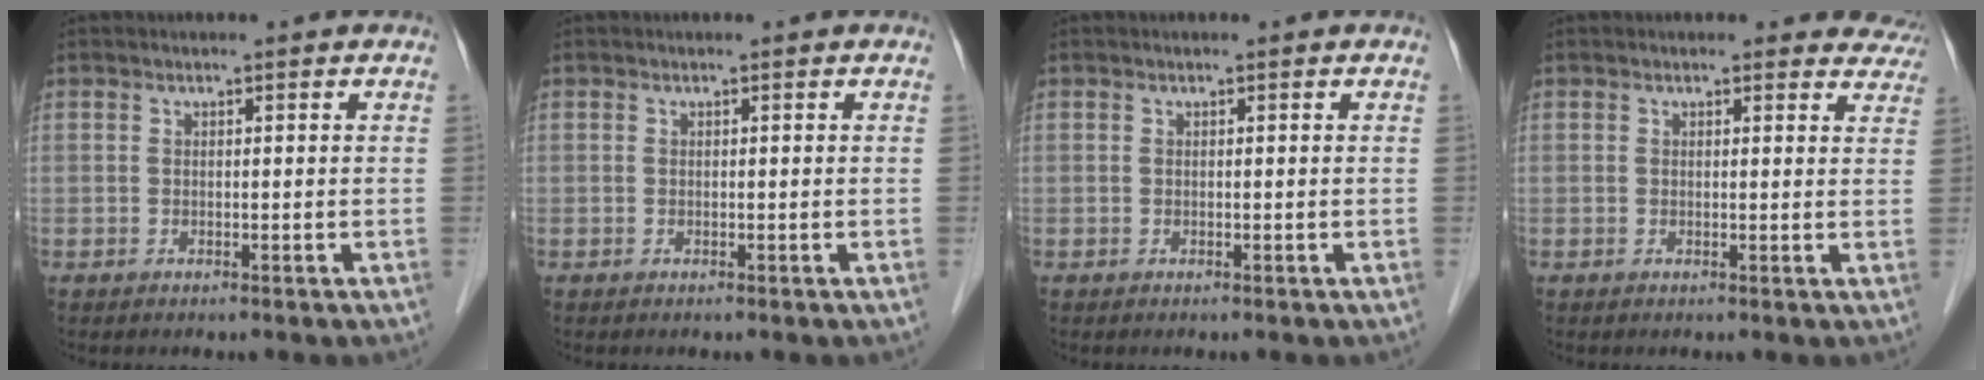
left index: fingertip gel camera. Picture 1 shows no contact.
{"total": 0.0}
{"total": 0.0}
{"total": 5.6, "force": [5.1, 2.1, 0.2], "torque": [0.030, -0.010, 0.025]}